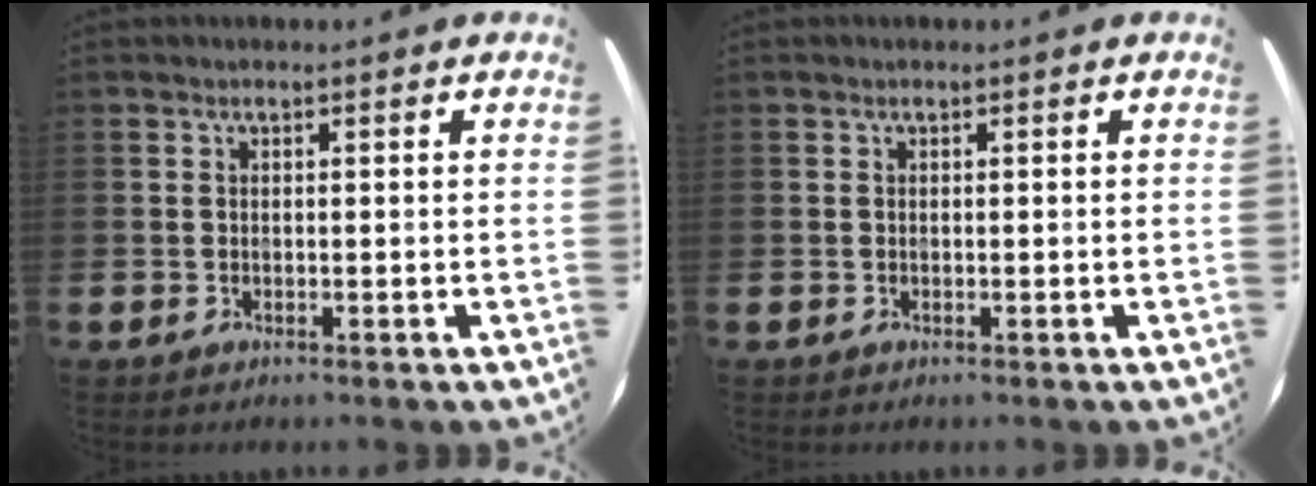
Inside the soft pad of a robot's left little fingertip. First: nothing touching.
{"total": 0.0}